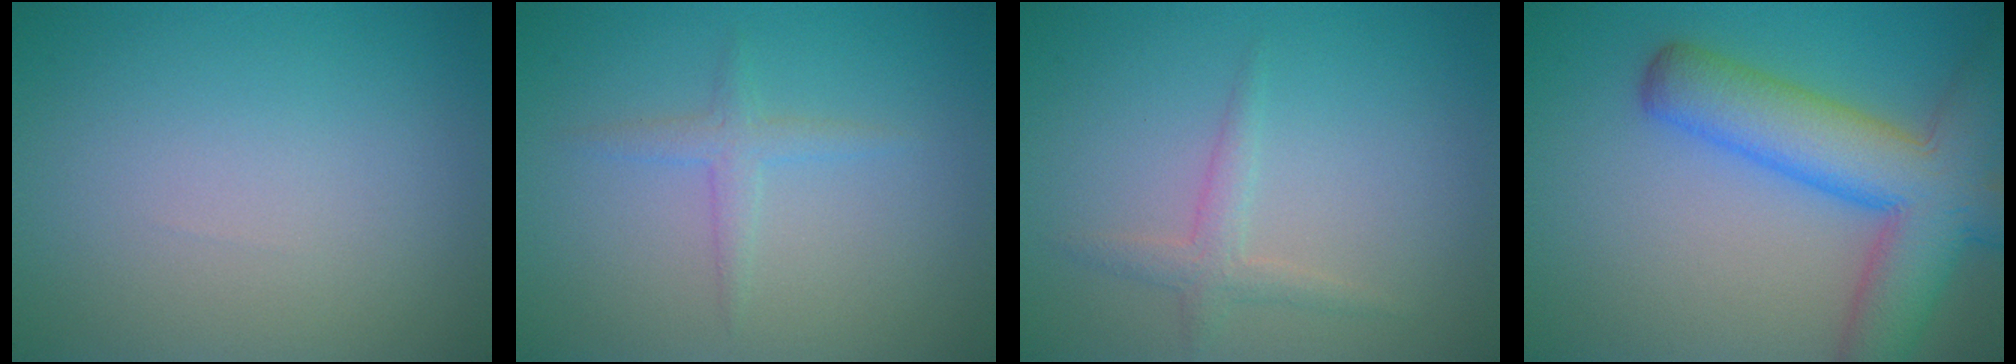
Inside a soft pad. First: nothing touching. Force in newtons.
{"total": 1.5, "press": 1.5, "slide": 0.0}
{"total": 1.8, "press": 1.8, "slide": 0.0}
{"total": 9.3, "press": 9.3, "slide": 0.7}